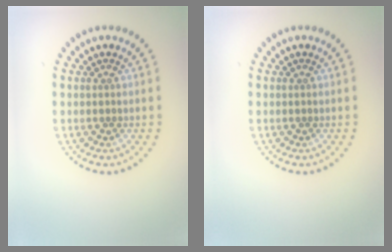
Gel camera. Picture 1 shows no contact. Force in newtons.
{"total": 0.0}